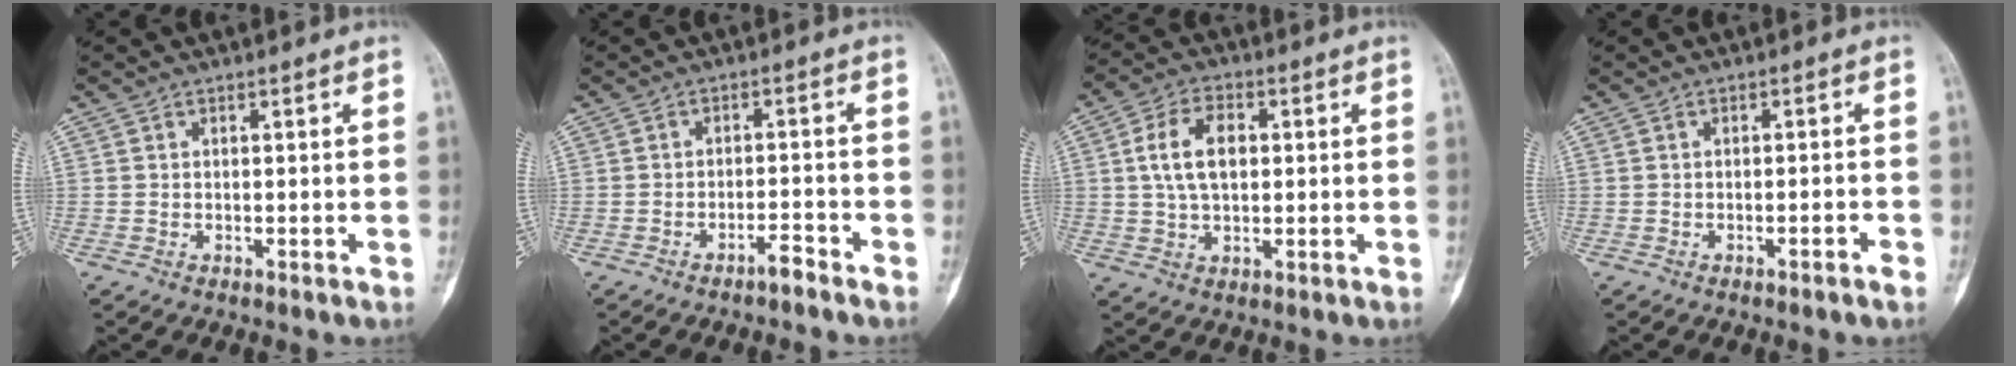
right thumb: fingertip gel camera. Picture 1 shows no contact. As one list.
[{"total": 2.6, "force": [-2.1, 0.3, 1.4], "torque": [-0.027, 0.018, -0.036]}, {"total": 8.7, "force": [1.3, 5.3, 6.8], "torque": [-0.117, 0.010, 0.024]}, {"total": 1.7, "force": [-1.1, 0.1, 1.3], "torque": [-0.028, 0.007, -0.014]}]